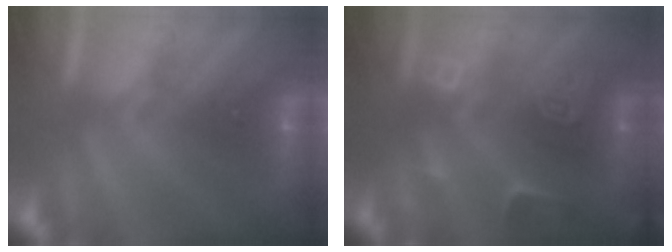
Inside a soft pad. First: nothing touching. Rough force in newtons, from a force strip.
{"total": 2.6}